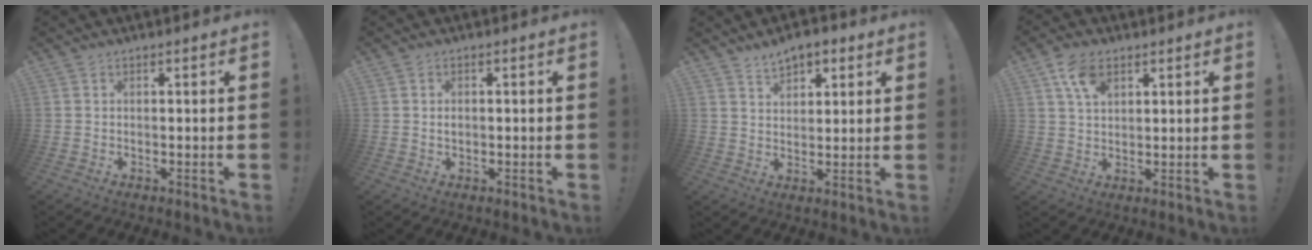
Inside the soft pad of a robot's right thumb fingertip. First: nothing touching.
{"total": 1.1, "force": [0.1, 1.0, 0.5], "torque": [-0.011, 0.004, 0.003]}
{"total": 6.1, "force": [4.0, 3.7, 2.6], "torque": [-0.036, -0.014, 0.073]}
{"total": 7.6, "force": [3.9, 4.6, 4.7], "torque": [-0.075, -0.010, 0.073]}